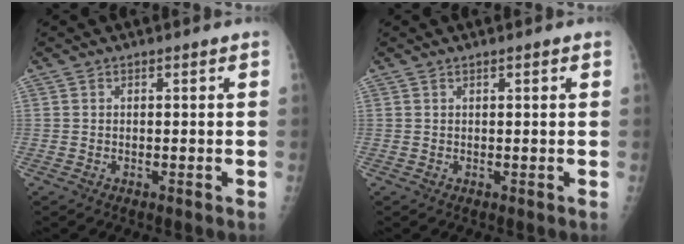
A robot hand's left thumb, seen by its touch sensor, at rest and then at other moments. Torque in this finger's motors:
{"motor_torque": [-0.15, -0.12, -0.10, -0.01, -0.04]}